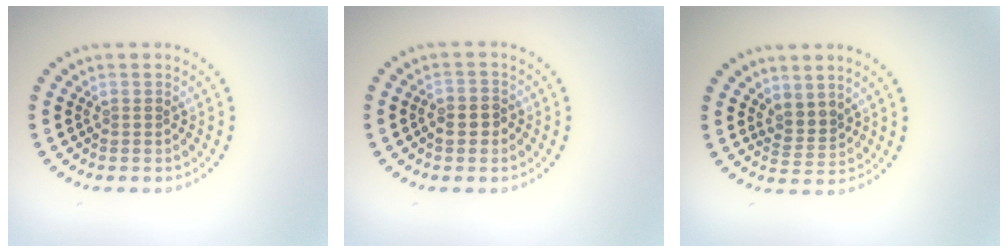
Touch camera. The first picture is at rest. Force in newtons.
{"total": 1.7, "press": 1.6, "slide": 0.5}
{"total": 2.0, "press": 1.3, "slide": 1.6}